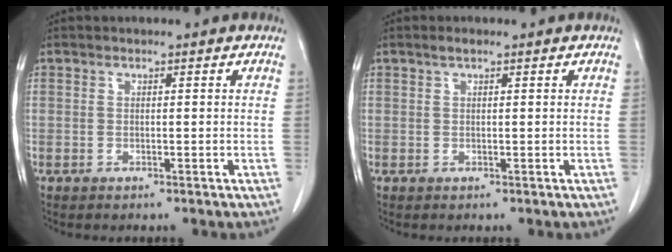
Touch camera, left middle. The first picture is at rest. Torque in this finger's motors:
{"motor_torque": [0.29, -0.27, -0.03, 0.00]}